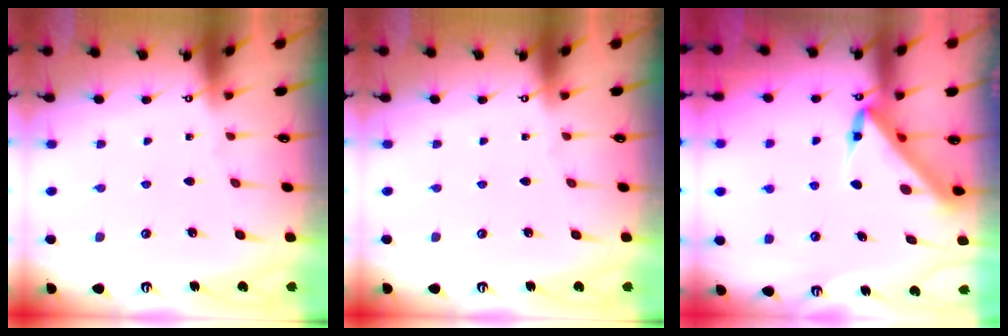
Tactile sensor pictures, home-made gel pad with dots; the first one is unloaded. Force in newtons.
{"total": 0.0}
{"total": 5.0, "press": 5.0, "slide": 0.3}